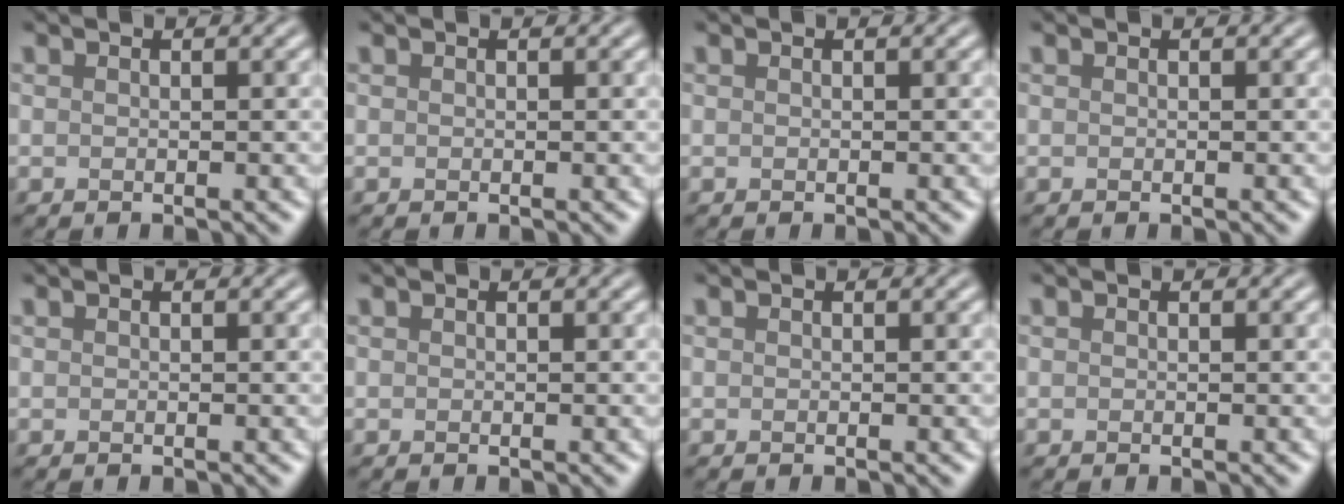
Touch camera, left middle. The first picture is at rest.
{"total": 0.0}
{"total": 0.0}
{"total": 0.0}
{"total": 0.0}
{"total": 0.0}
{"total": 0.0}
{"total": 0.0}